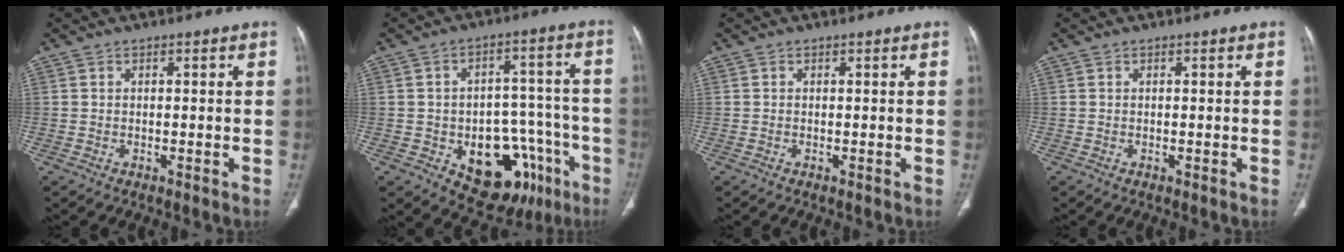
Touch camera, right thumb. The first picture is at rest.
{"total": 18.5, "force": [-8.0, 11.3, 12.4], "torque": [-0.119, 0.053, -0.096]}
{"total": 0.0}
{"total": 0.0}